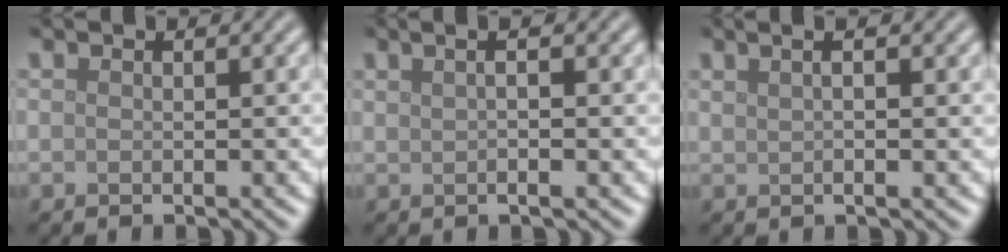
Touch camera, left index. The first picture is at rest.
{"total": 3.5, "force": [1.2, 1.5, 2.9], "torque": [-0.025, 0.017, 0.000]}
{"total": 3.6, "force": [1.5, 1.5, 2.8], "torque": [-0.027, 0.019, 0.003]}